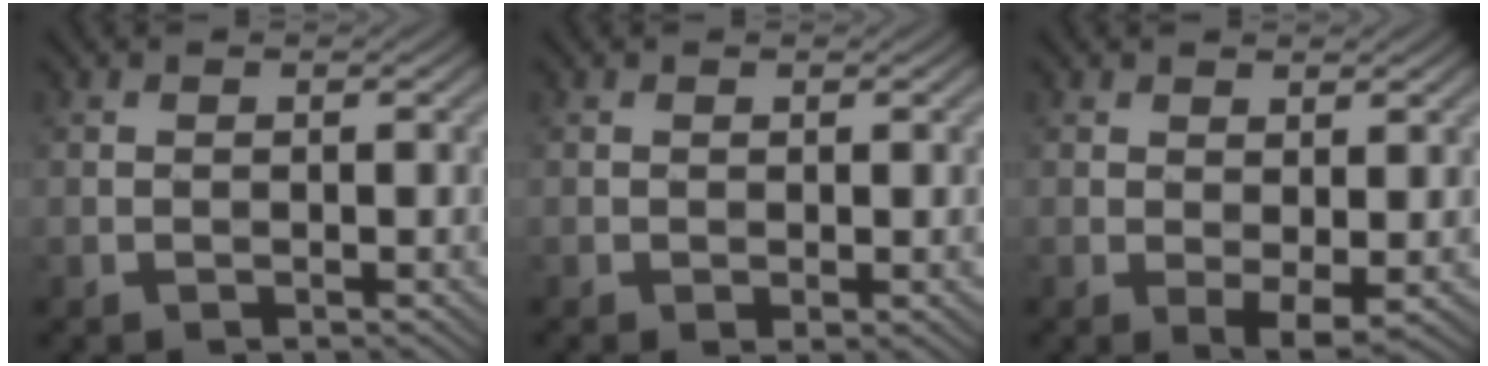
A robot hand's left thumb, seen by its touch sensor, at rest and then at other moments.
{"total": 0.6, "force": [0.0, 0.1, 0.6], "torque": [-0.011, -0.004, 0.000]}
{"total": 2.1, "force": [0.5, 0.8, 1.9], "torque": [-0.037, -0.006, 0.014]}